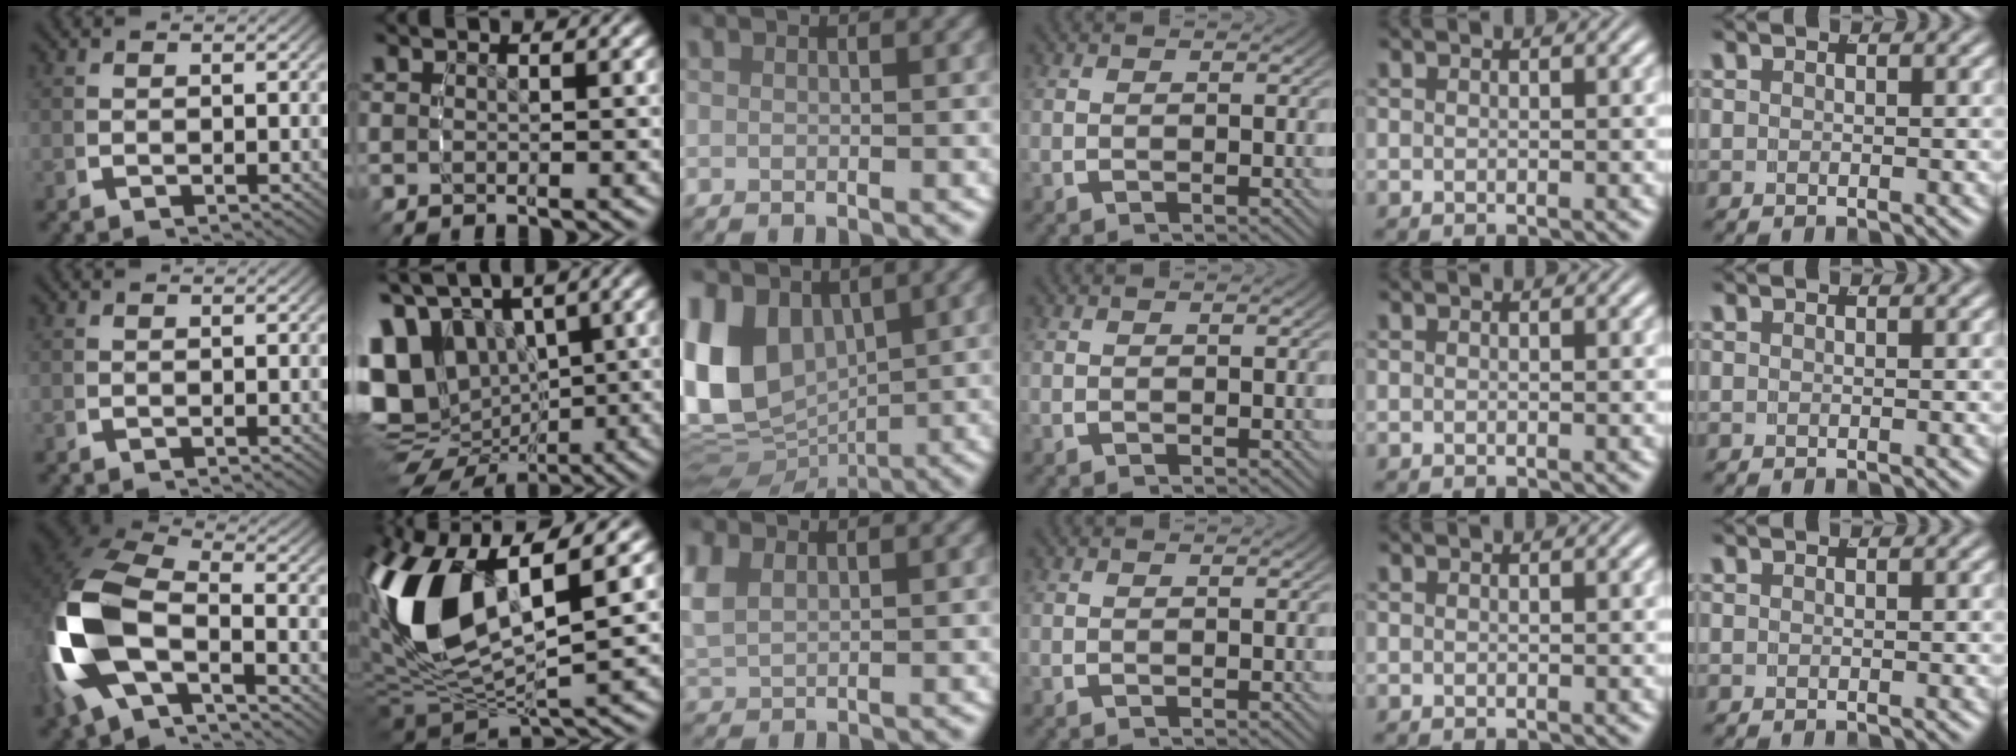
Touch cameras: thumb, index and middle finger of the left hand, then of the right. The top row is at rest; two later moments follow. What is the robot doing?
{"motion": "lift_and_place", "object": "pen"}